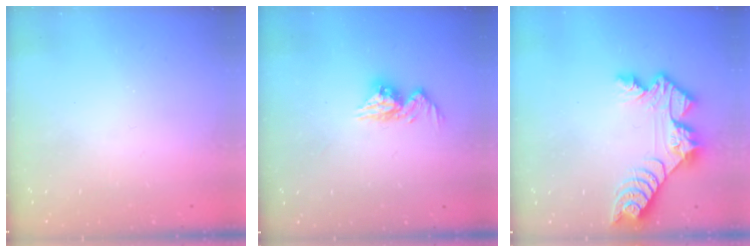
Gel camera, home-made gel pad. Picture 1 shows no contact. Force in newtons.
{"total": 9.8, "press": 9.8, "slide": 0.8}
{"total": 11.2, "press": 11.1, "slide": 1.0}